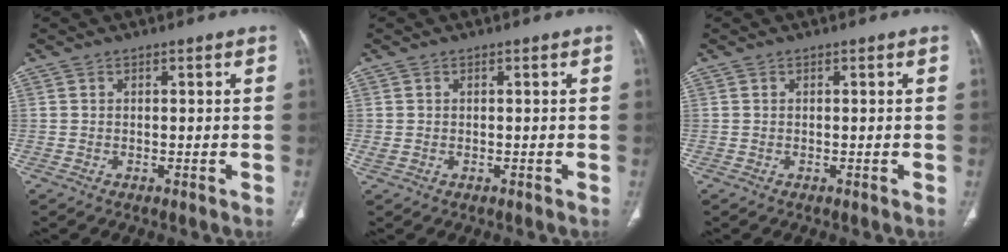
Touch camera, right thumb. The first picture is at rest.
{"total": 0.6, "force": [0.0, 0.3, 0.5], "torque": [-0.021, -0.003, 0.002]}
{"total": 0.0}